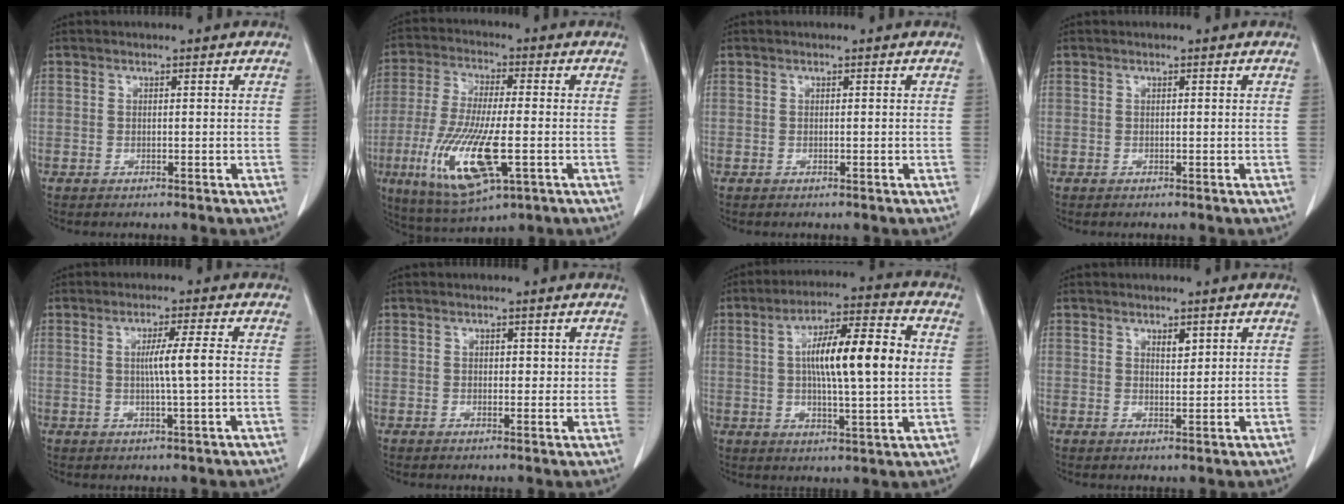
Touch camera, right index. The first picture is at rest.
{"total": 15.8, "force": [-4.8, 3.9, 14.5], "torque": [-0.299, -0.027, -0.077]}
{"total": 0.0}
{"total": 0.0}
{"total": 5.2, "force": [0.1, -0.5, 5.1], "torque": [-0.089, -0.004, 0.003]}
{"total": 2.8, "force": [0.6, 1.7, 2.1], "torque": [-0.031, 0.001, 0.010]}
{"total": 15.0, "force": [1.9, 2.4, 14.7], "torque": [-0.248, 0.019, 0.027]}
{"total": 2.1, "force": [1.1, 0.9, 1.6], "torque": [-0.028, -0.002, 0.022]}